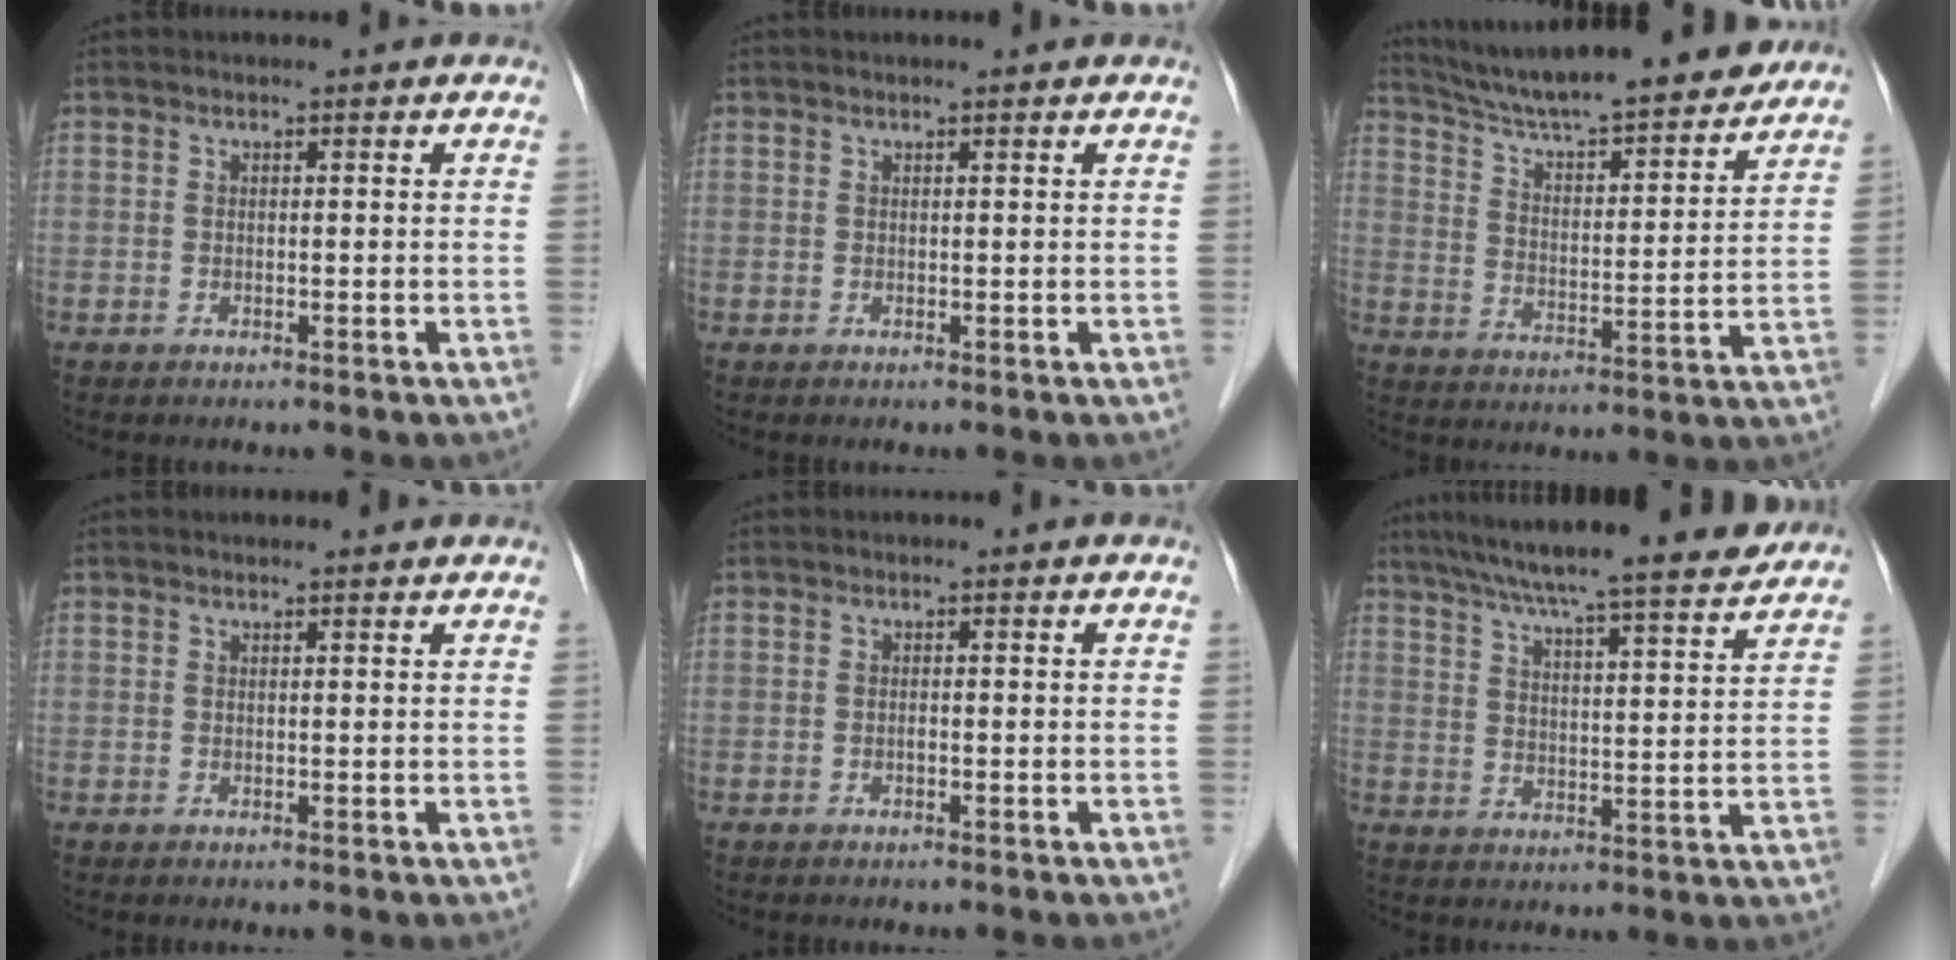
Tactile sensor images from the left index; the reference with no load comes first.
{"total": 1.4, "force": [1.3, 0.0, 0.5], "torque": [-0.012, 0.009, 0.019]}
{"total": 21.7, "force": [19.5, 2.7, 9.2], "torque": [-0.150, 0.002, 0.284]}
{"total": 2.0, "force": [2.0, 0.1, 0.5], "torque": [-0.011, 0.007, 0.023]}
{"total": 0.0}
{"total": 19.6, "force": [17.2, 0.8, 9.3], "torque": [-0.149, 0.007, 0.239]}